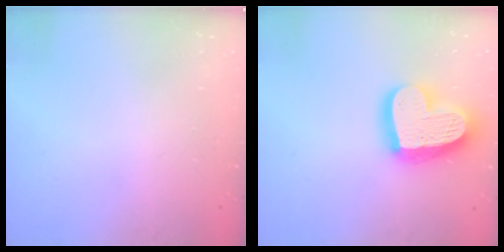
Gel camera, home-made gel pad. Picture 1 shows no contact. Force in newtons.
{"total": 21.7, "press": 21.6, "slide": 2.0}